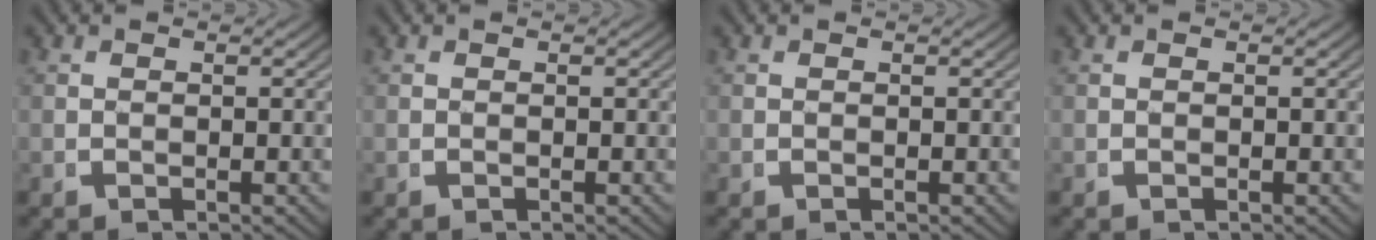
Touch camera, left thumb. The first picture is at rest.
{"total": 0.0}
{"total": 0.0}
{"total": 0.0}